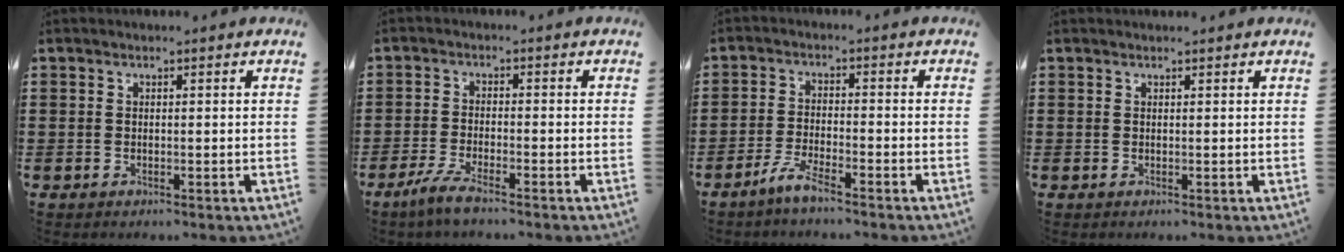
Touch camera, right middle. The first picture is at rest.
{"total": 4.1, "force": [-3.2, 0.4, 2.6], "torque": [-0.063, -0.010, -0.065]}
{"total": 4.2, "force": [-3.5, 0.3, 2.3], "torque": [-0.053, -0.003, -0.069]}
{"total": 0.0}